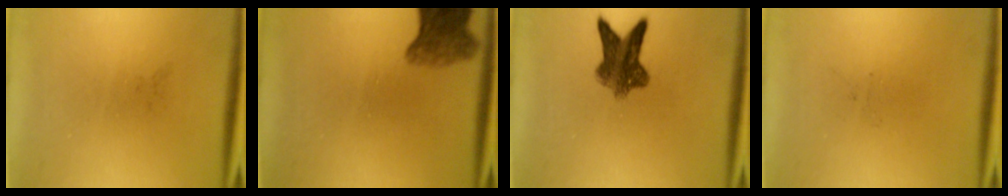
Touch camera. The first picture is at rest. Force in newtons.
{"total": 5.7}
{"total": 7.1}
{"total": 0.0}